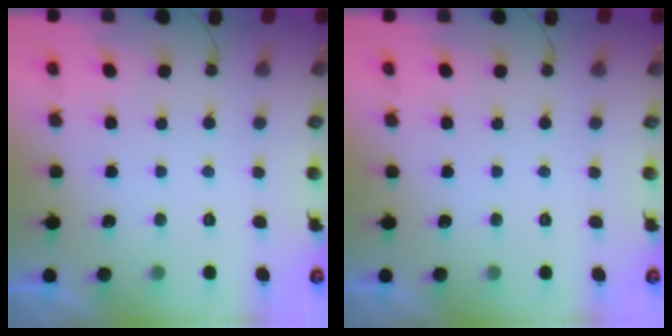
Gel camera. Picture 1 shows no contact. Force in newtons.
{"total": 0.0}